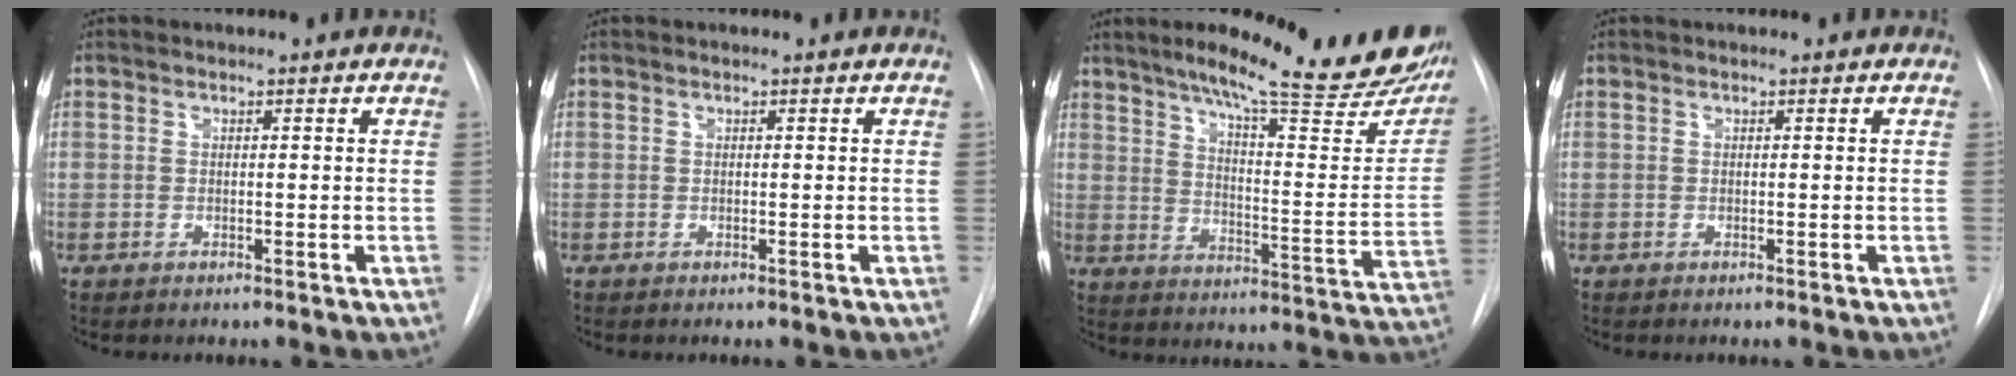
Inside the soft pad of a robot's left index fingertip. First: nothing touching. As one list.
[{"total": 0.0}, {"total": 27.1, "force": [21.7, 3.6, 15.9], "torque": [-0.214, -0.057, 0.275]}, {"total": 0.0}]